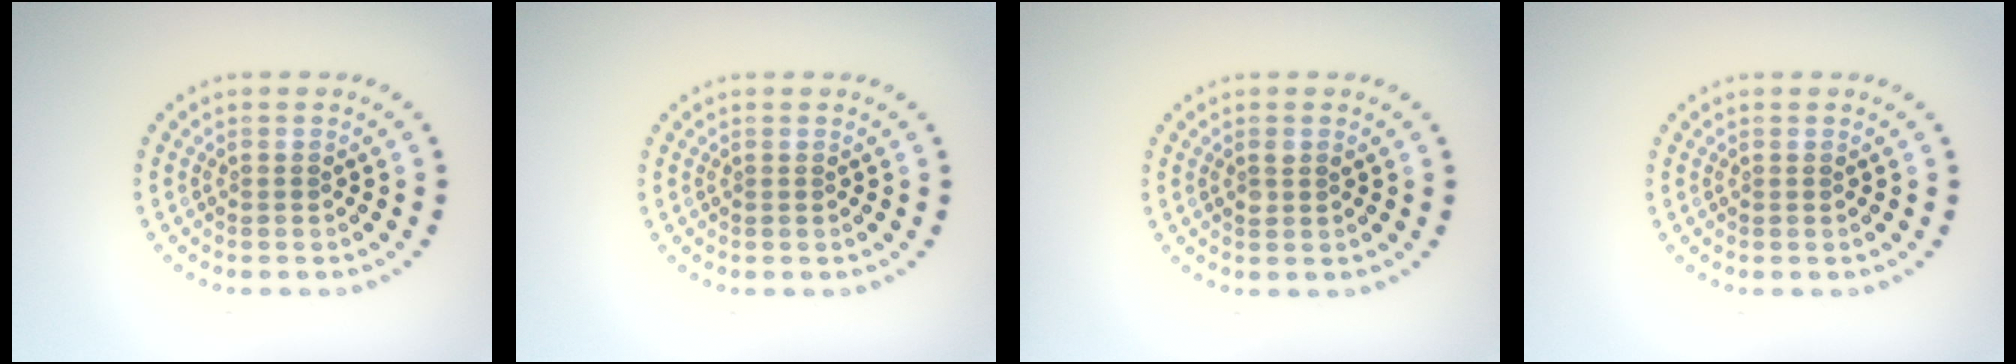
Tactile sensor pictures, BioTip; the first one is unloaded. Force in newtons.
{"total": 0.0}
{"total": 1.1, "press": 1.0, "slide": 0.4}
{"total": 0.0}